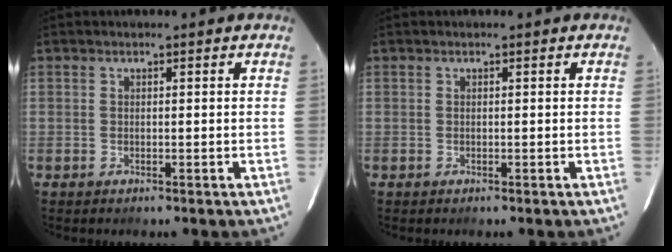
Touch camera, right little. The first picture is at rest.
{"total": 0.0}